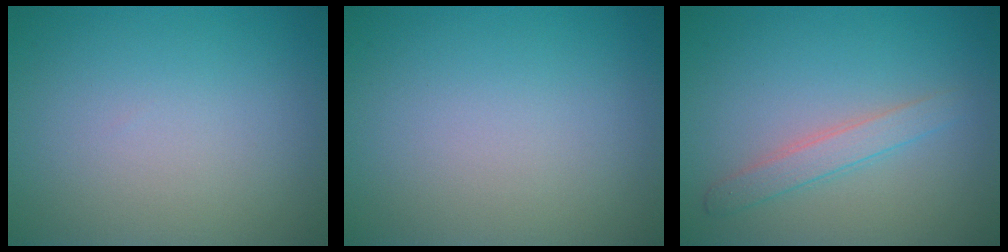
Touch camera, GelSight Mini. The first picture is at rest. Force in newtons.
{"total": 0.0}
{"total": 2.1, "press": 2.1, "slide": 0.0}